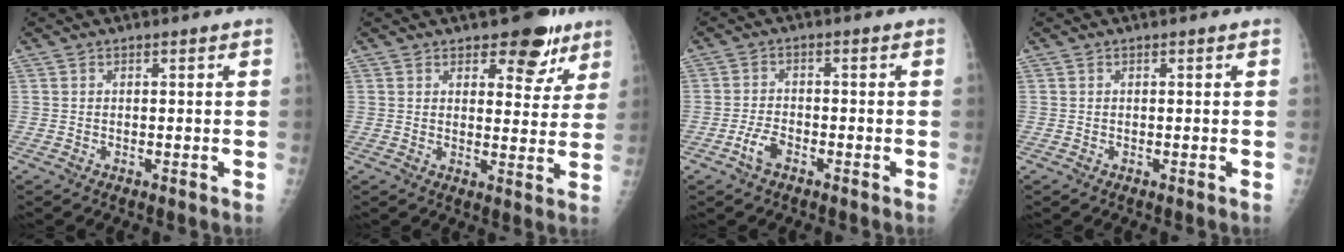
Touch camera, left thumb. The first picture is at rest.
{"total": 8.5, "force": [5.6, 4.5, 4.5], "torque": [-0.015, -0.028, 0.073]}
{"total": 3.5, "force": [-2.1, 1.7, 2.3], "torque": [-0.048, 0.014, -0.041]}
{"total": 0.0}